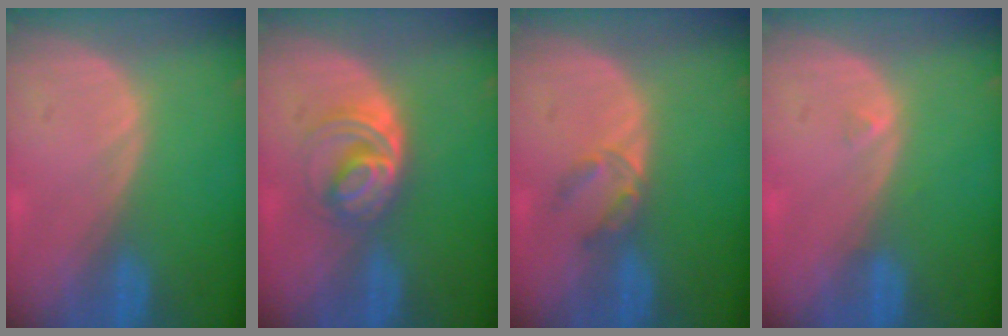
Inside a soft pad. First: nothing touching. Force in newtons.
{"total": 6.1, "press": 5.3, "slide": 3.0}
{"total": 2.9, "press": 2.7, "slide": 1.0}
{"total": 0.5, "press": 0.5, "slide": 0.2}